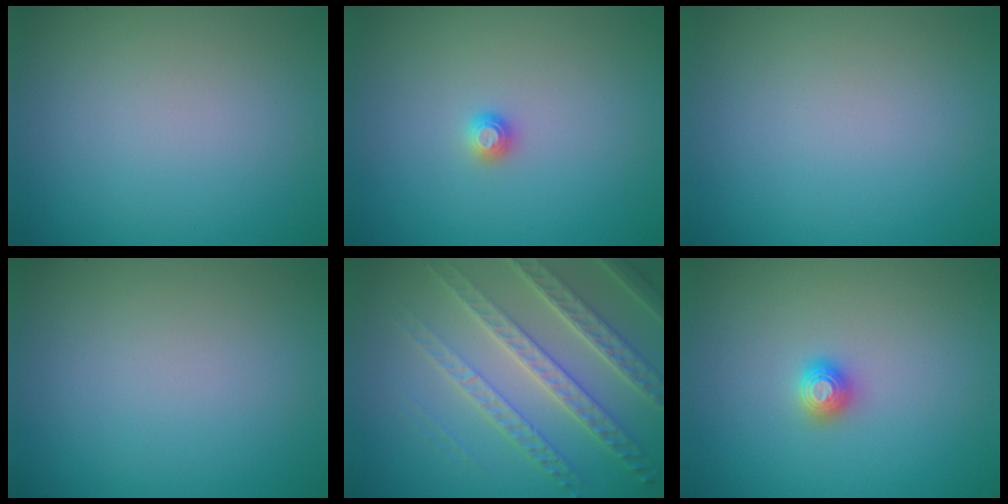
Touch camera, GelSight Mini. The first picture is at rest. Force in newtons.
{"total": 1.0, "press": 1.0, "slide": 0.1}
{"total": 0.0}
{"total": 0.0}
{"total": 7.2, "press": 5.1, "slide": 5.1}
{"total": 1.2, "press": 1.2, "slide": 0.3}